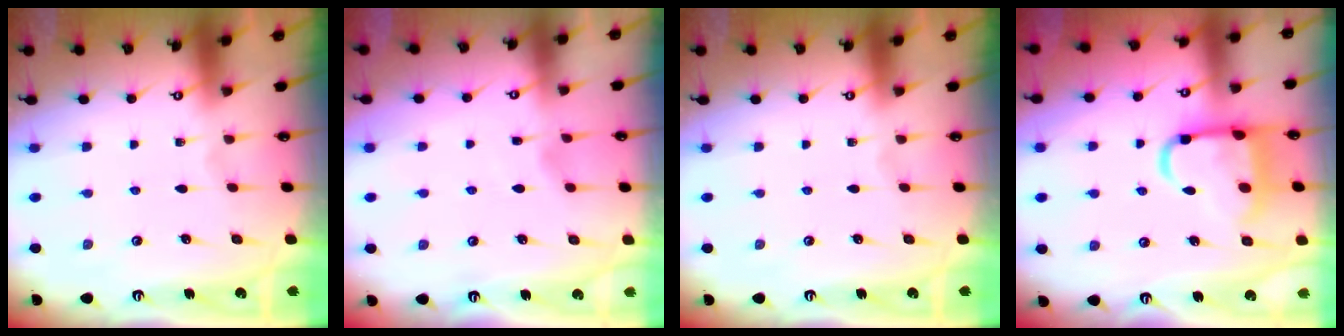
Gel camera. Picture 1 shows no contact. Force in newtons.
{"total": 2.1, "press": 2.1, "slide": 0.3}
{"total": 0.0}
{"total": 13.0, "press": 13.0, "slide": 1.2}